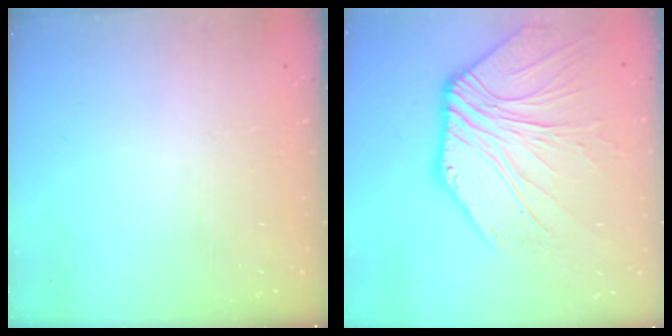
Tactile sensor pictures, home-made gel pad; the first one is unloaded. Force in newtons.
{"total": 9.7, "press": 9.6, "slide": 1.4}